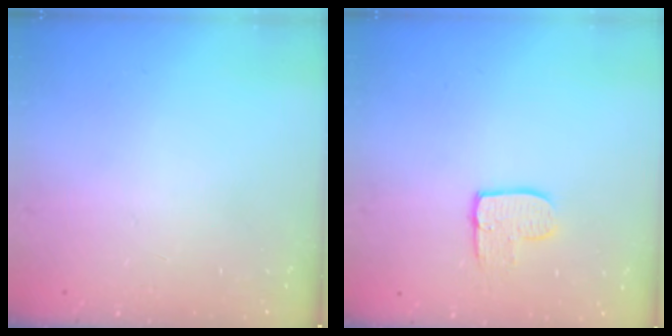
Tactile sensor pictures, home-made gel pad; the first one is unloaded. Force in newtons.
{"total": 7.0, "press": 7.0, "slide": 0.4}